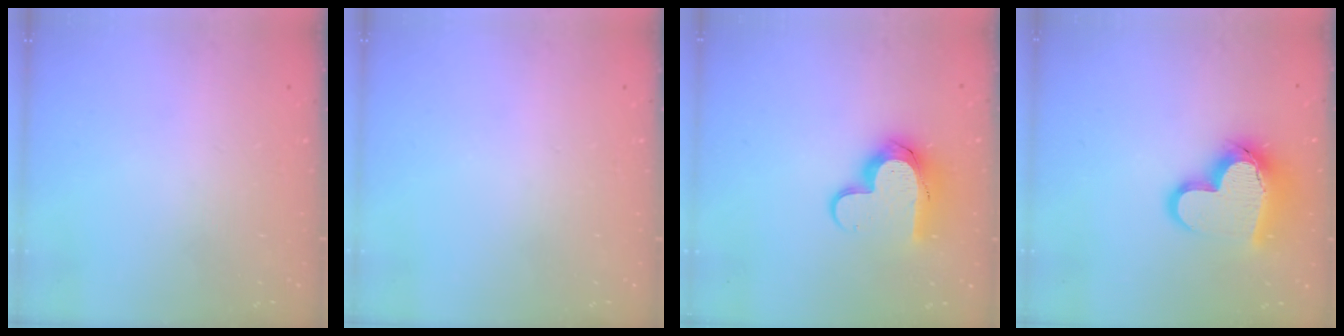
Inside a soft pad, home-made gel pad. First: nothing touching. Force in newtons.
{"total": 0.0}
{"total": 12.2, "press": 12.2, "slide": 1.0}
{"total": 15.9, "press": 15.7, "slide": 2.2}